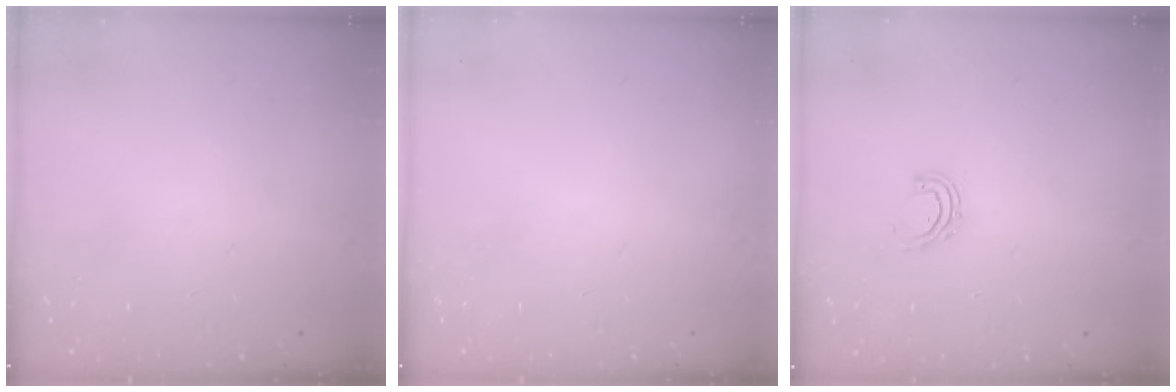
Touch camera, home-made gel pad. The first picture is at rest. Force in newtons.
{"total": 0.0}
{"total": 6.1, "press": 5.9, "slide": 1.4}